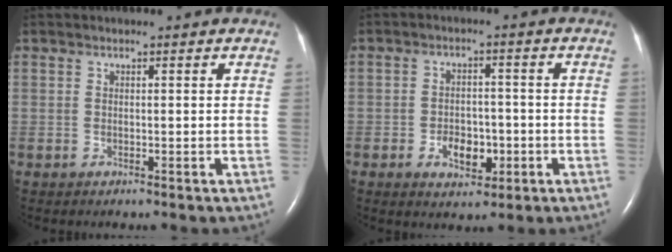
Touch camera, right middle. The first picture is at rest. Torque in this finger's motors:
{"motor_torque": [0.81, -0.31, 0.14, 0.05]}